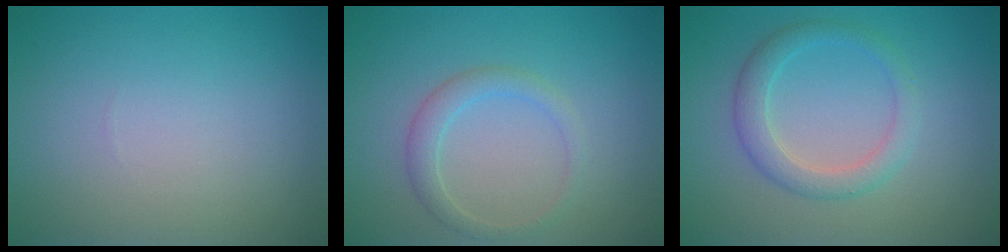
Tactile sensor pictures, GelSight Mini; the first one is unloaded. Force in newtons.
{"total": 2.0, "press": 2.0, "slide": 0.1}
{"total": 2.7, "press": 2.7, "slide": 0.2}